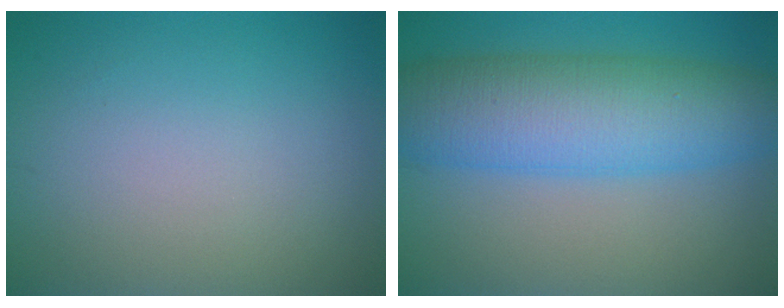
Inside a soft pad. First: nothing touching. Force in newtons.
{"total": 9.7, "press": 9.7, "slide": 0.3}